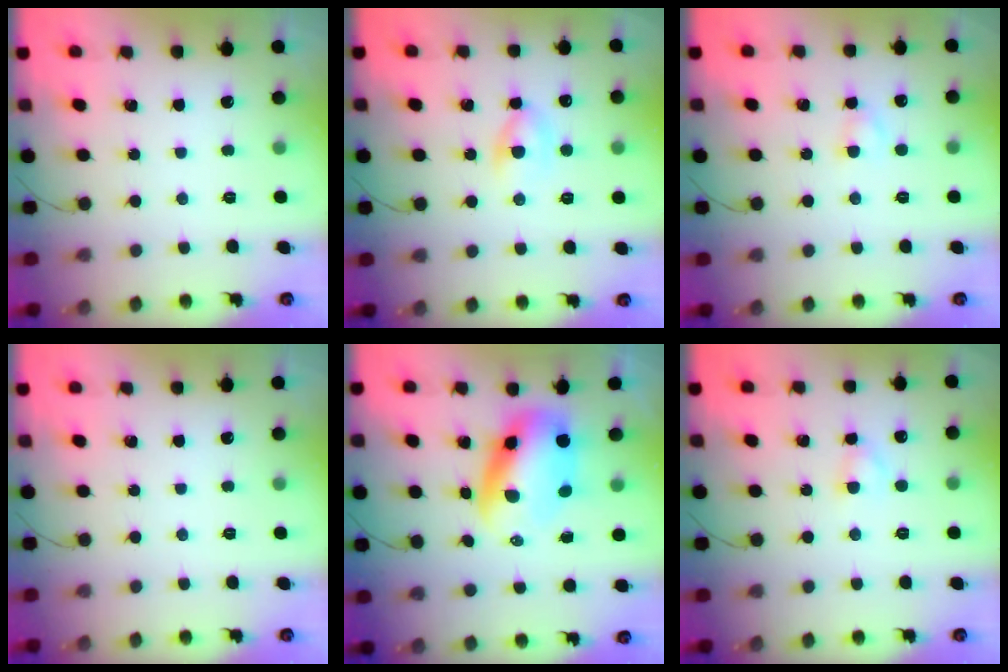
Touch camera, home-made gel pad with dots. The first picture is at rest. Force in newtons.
{"total": 4.6, "press": 4.5, "slide": 1.2}
{"total": 2.8, "press": 2.6, "slide": 1.0}
{"total": 0.0}
{"total": 9.6, "press": 9.1, "slide": 2.9}
{"total": 2.6, "press": 2.3, "slide": 1.2}